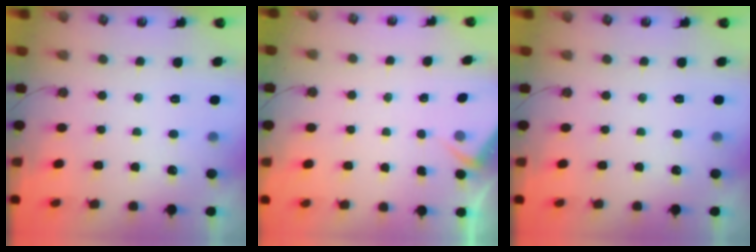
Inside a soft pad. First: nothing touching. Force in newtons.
{"total": 2.8, "press": 2.7, "slide": 0.4}
{"total": 0.0}